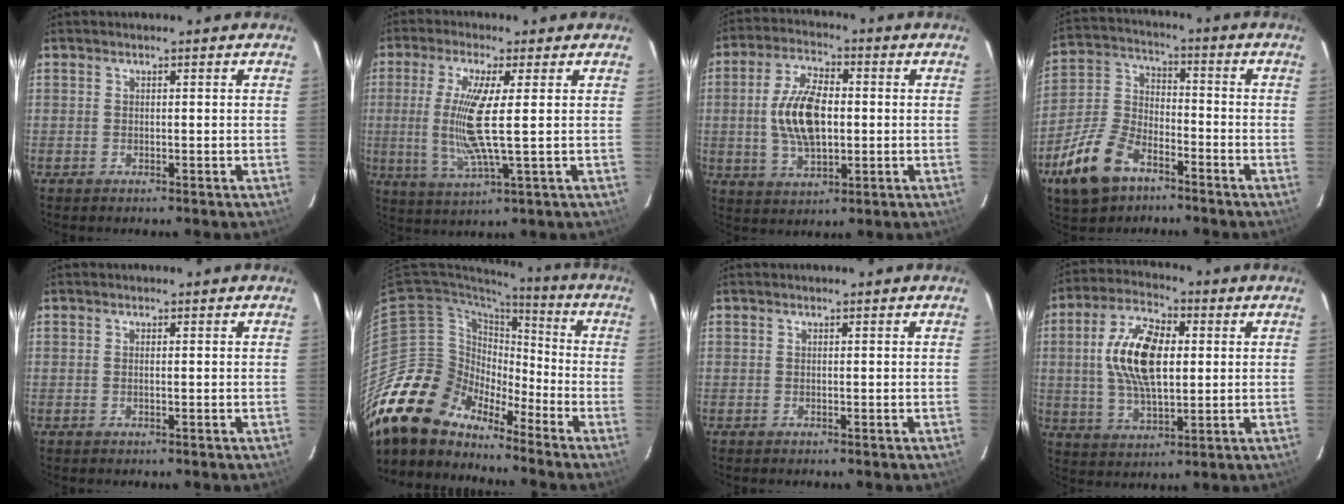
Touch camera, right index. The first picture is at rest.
{"total": 10.9, "force": [0.8, 0.8, 10.8], "torque": [-0.217, -0.011, 0.016]}
{"total": 11.7, "force": [-0.1, 5.9, 10.1], "torque": [-0.200, 0.008, 0.001]}
{"total": 13.6, "force": [-8.2, 7.4, 7.9], "torque": [-0.186, 0.008, -0.152]}
{"total": 0.6, "force": [0.0, -0.2, 0.6], "torque": [-0.011, 0.001, -0.002]}
{"total": 16.5, "force": [-14.1, 7.7, 3.8], "torque": [-0.085, 0.020, -0.270]}
{"total": 0.0}
{"total": 14.3, "force": [1.8, 6.9, 12.3], "torque": [-0.238, 0.014, 0.033]}